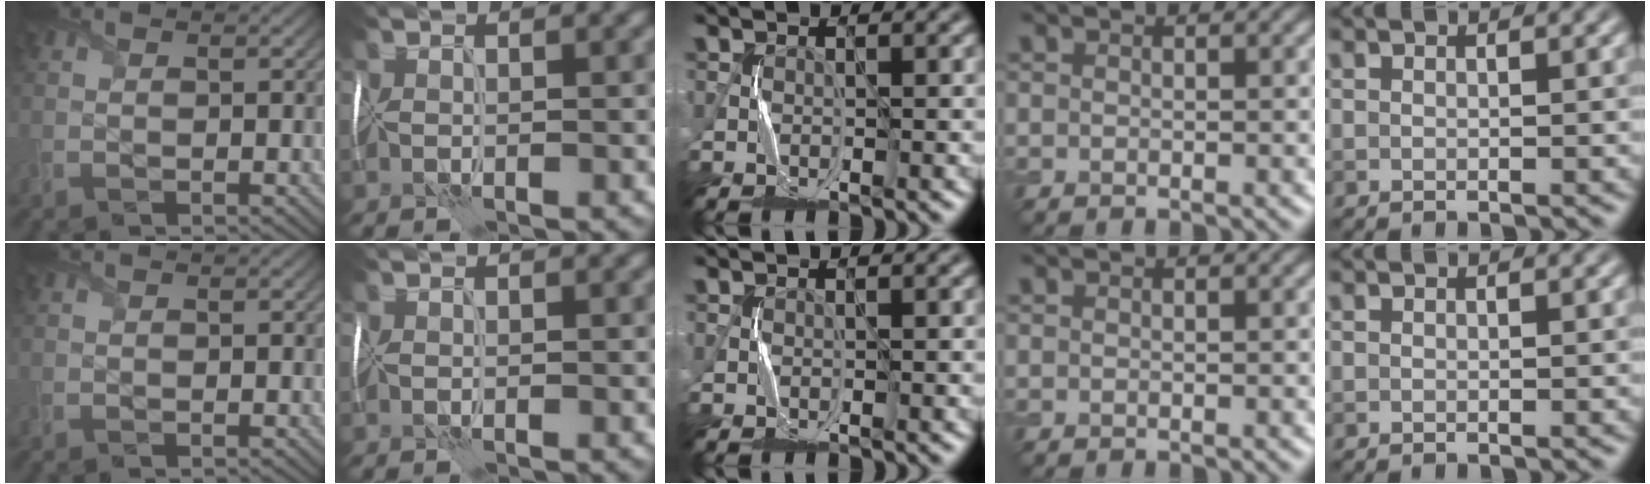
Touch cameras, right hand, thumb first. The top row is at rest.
{}